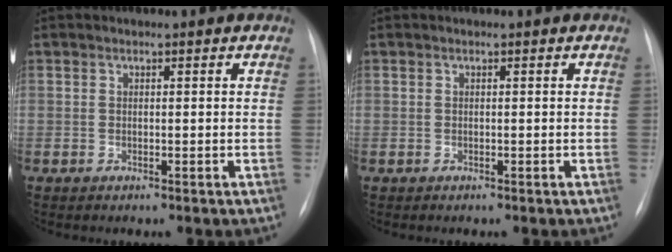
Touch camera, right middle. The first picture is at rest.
{"total": 0.0}